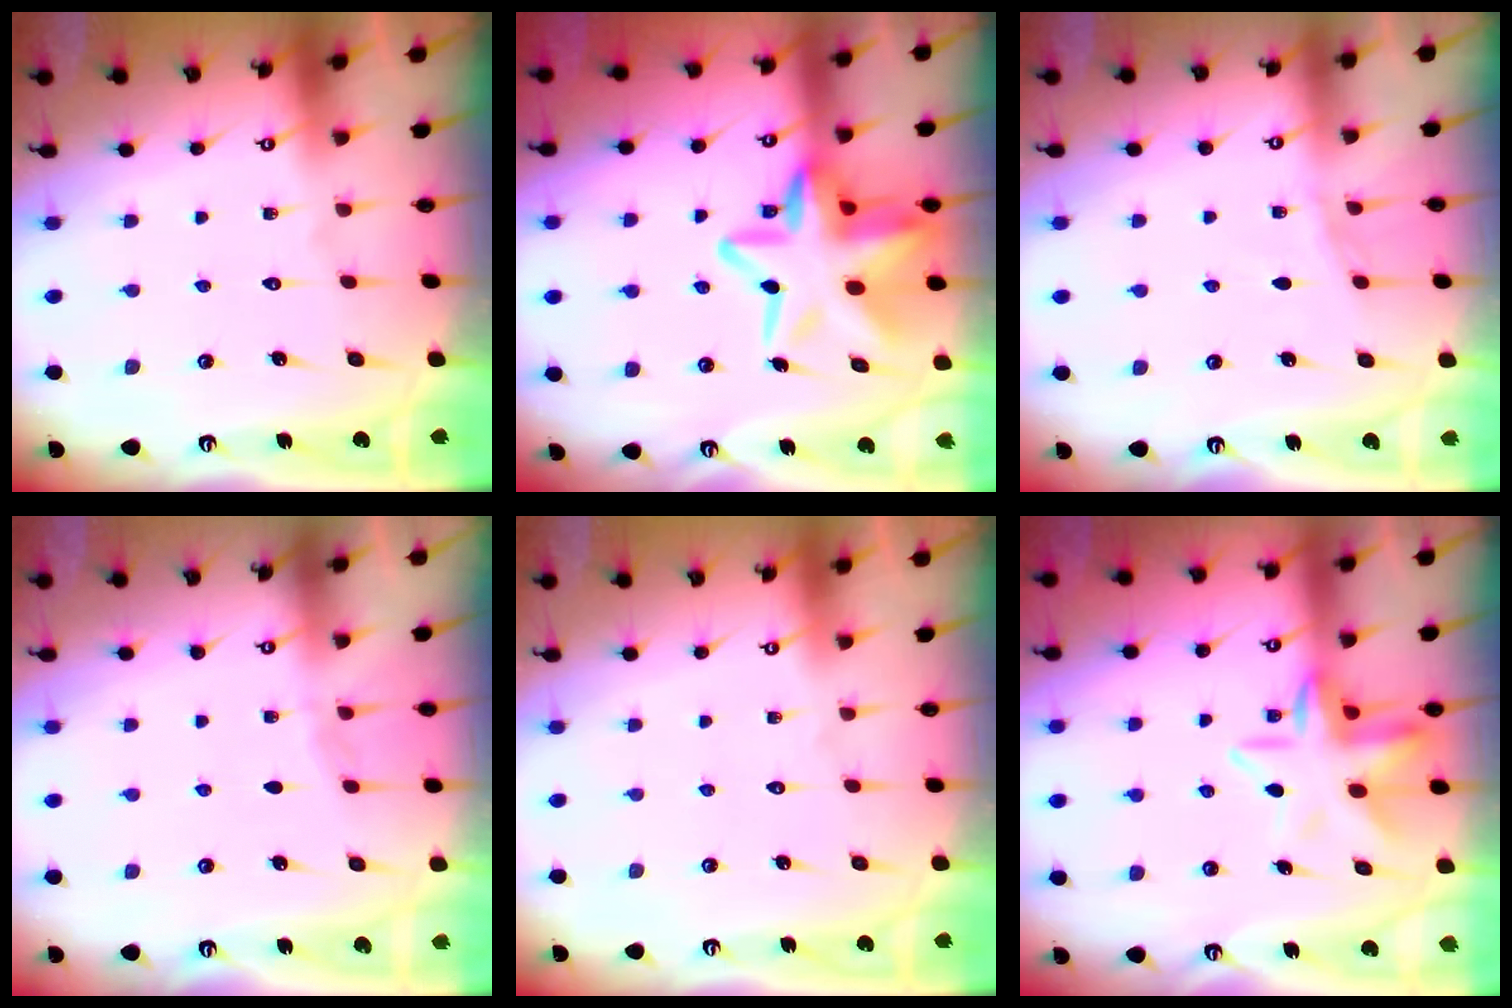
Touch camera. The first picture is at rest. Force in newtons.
{"total": 18.3, "press": 18.2, "slide": 1.9}
{"total": 4.7, "press": 4.7, "slide": 0.6}
{"total": 1.0, "press": 1.0, "slide": 0.3}
{"total": 0.0}
{"total": 9.9, "press": 9.7, "slide": 1.6}